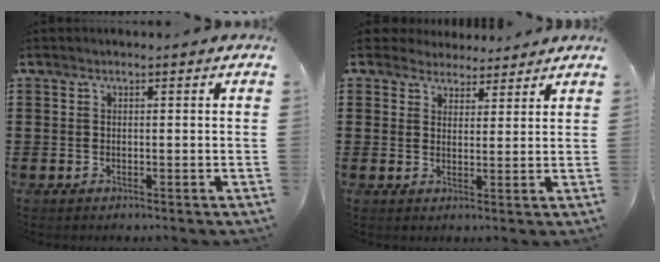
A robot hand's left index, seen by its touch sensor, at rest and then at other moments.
{"total": 3.4, "force": [2.9, 1.6, -0.4], "torque": [-0.007, 0.003, 0.056]}